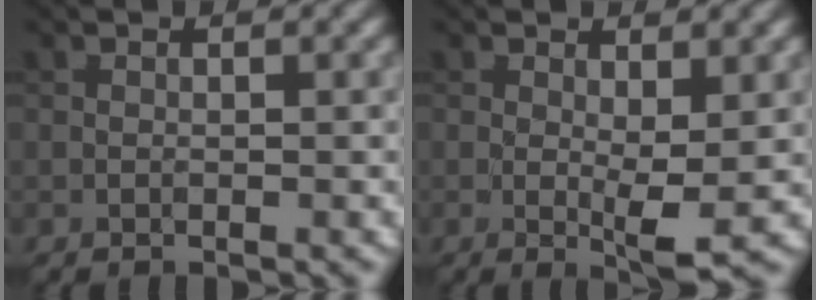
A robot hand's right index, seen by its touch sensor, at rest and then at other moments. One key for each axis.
{"total": 3.1, "fx": 0.1, "fy": 0.7, "fz": 3.1, "tx": -0.053, "ty": -0.008, "tz": 0.003}